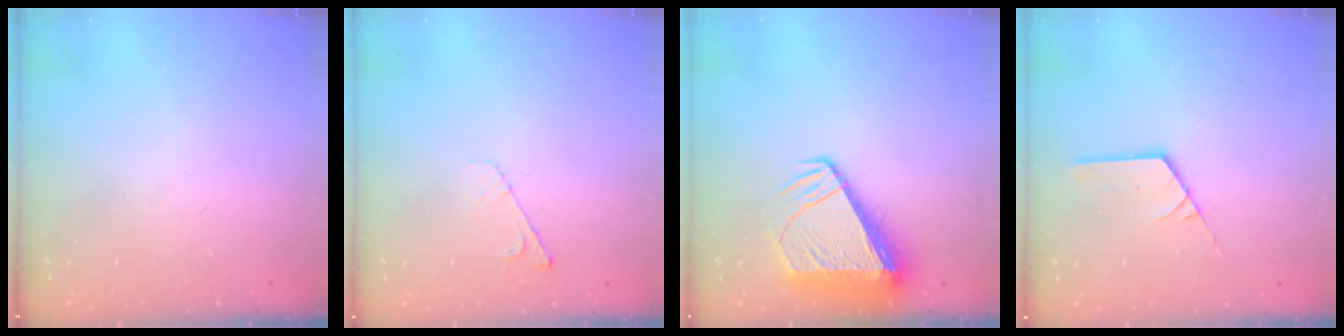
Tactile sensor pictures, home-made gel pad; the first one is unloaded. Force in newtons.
{"total": 4.5, "press": 4.4, "slide": 0.7}
{"total": 10.0, "press": 9.9, "slide": 1.1}
{"total": 2.2, "press": 2.2, "slide": 0.1}